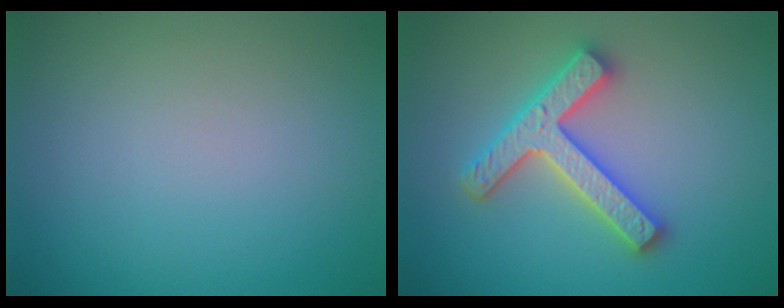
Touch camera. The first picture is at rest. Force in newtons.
{"total": 4.7, "press": 4.6, "slide": 0.9}